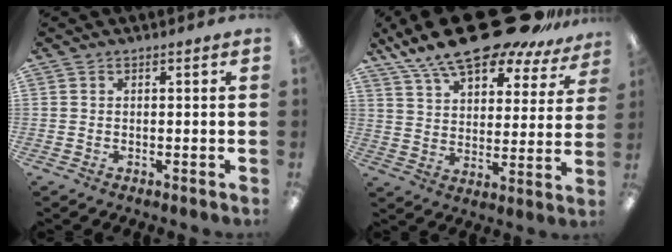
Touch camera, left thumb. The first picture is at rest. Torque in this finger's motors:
{"motor_torque": [0.79, 0.48, 1.54, -1.23, 0.11]}